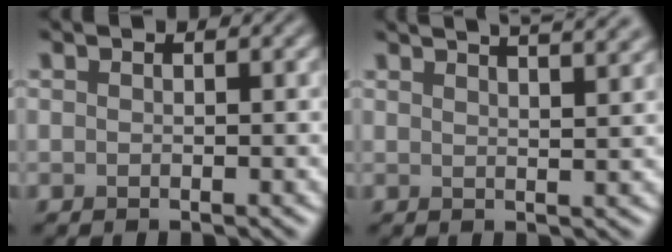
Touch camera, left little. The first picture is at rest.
{"total": 8.1, "force": [5.9, 2.9, 4.6], "torque": [-0.029, 0.051, 0.043]}